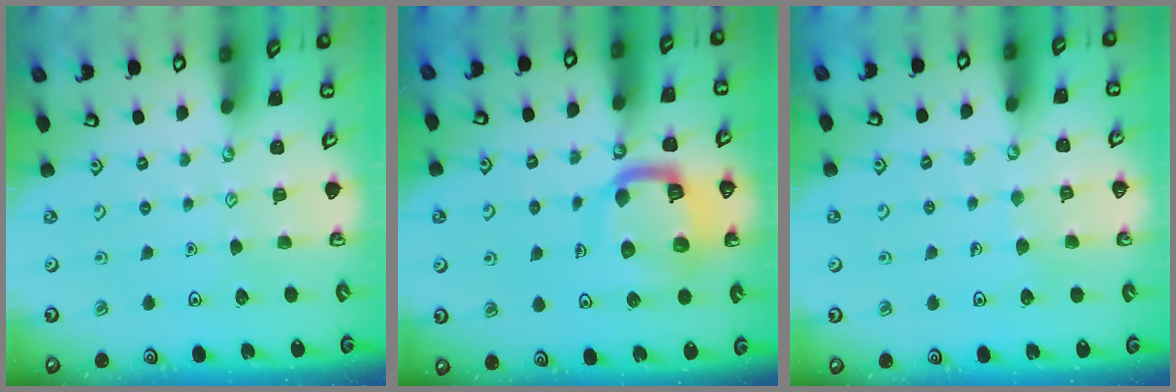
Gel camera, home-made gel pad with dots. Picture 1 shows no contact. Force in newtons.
{"total": 12.5, "press": 12.5, "slide": 1.1}
{"total": 4.6, "press": 4.6, "slide": 0.3}